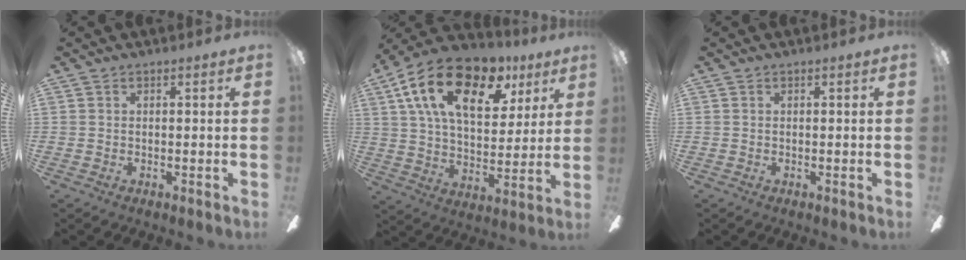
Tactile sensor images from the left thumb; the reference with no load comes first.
{"total": 22.4, "force": [11.2, 12.0, 15.2], "torque": [-0.265, -0.038, 0.190]}
{"total": 0.0}